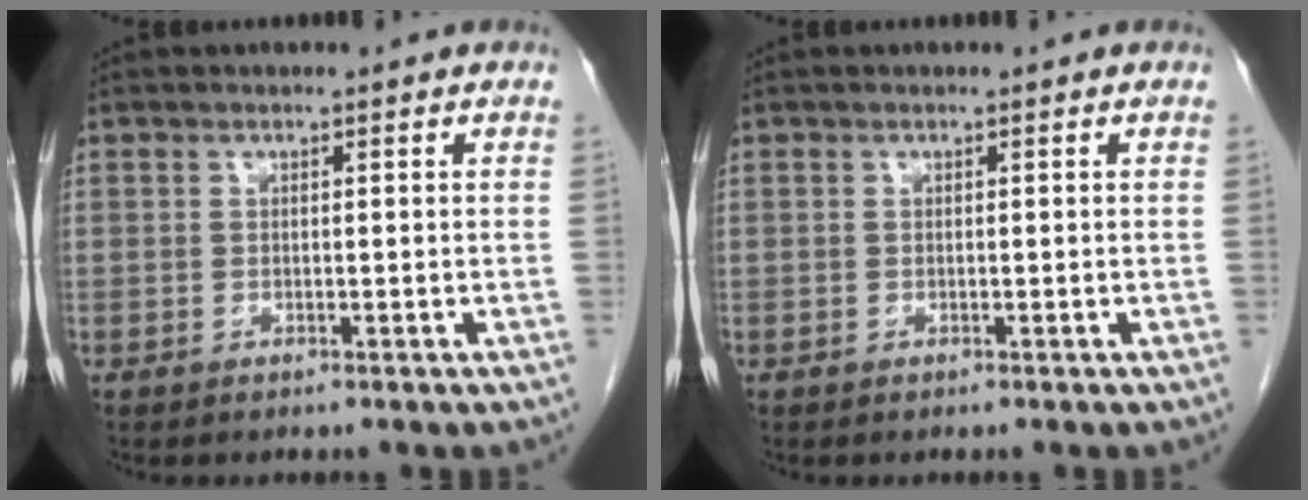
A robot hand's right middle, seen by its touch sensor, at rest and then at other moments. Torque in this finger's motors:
{"motor_torque": [0.00, 0.00, 0.00, 0.00]}